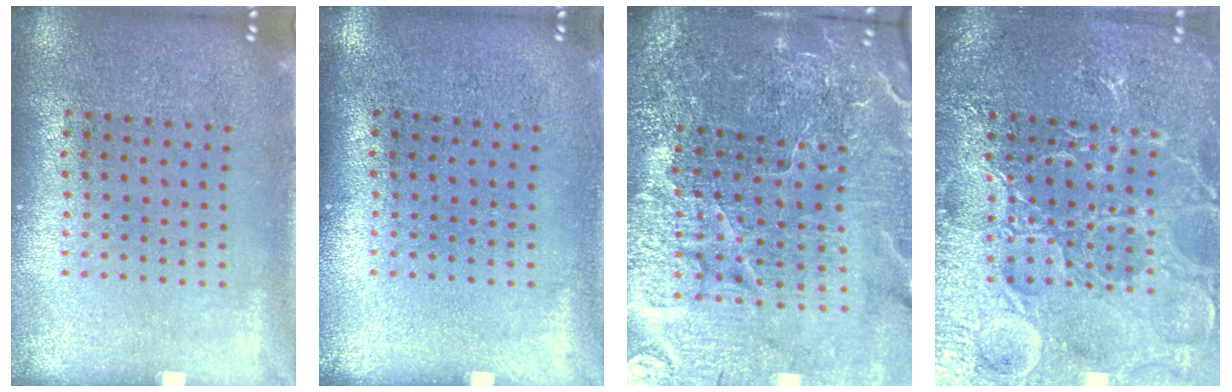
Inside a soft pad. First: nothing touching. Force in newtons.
{"total": 0.0}
{"total": 5.6, "press": 5.2, "slide": 2.1}
{"total": 6.9, "press": 6.9, "slide": 0.9}